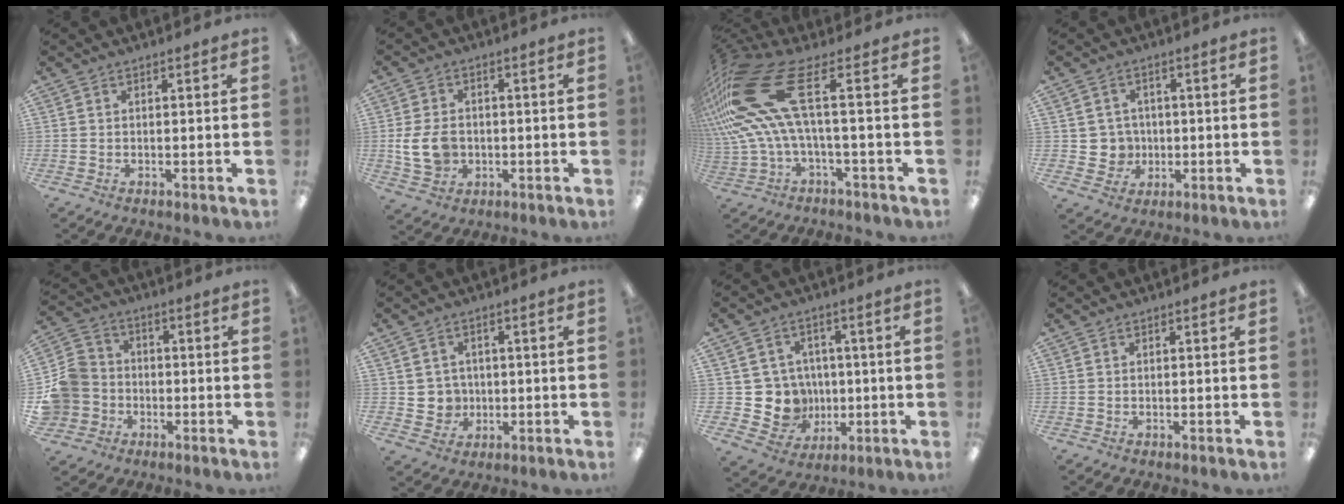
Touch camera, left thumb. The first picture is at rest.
{"total": 8.9, "force": [-0.9, 6.6, 5.9], "torque": [-0.135, 0.010, -0.013]}
{"total": 17.5, "force": [3.8, 6.5, 15.8], "torque": [-0.344, -0.038, 0.064]}
{"total": 5.2, "force": [0.1, 5.1, 0.9], "torque": [-0.015, 0.006, 0.005]}
{"total": 10.6, "force": [-2.7, 9.8, 3.2], "torque": [-0.083, 0.039, -0.044]}
{"total": 4.8, "force": [0.5, 4.7, 1.1], "torque": [-0.018, 0.006, 0.011]}
{"total": 9.3, "force": [1.0, 9.0, 1.8], "torque": [-0.048, -0.004, 0.033]}
{"total": 0.0}